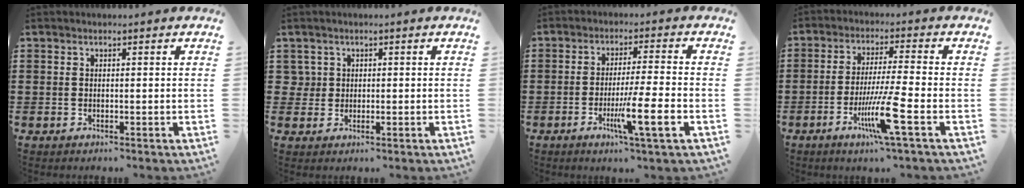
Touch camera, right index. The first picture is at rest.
{"total": 1.6, "force": [0.3, 1.5, 0.3], "torque": [-0.013, 0.009, 0.005]}
{"total": 8.2, "force": [-3.0, 0.0, 7.6], "torque": [-0.129, -0.012, -0.052]}
{"total": 9.2, "force": [-3.9, 0.0, 8.3], "torque": [-0.163, -0.017, -0.074]}